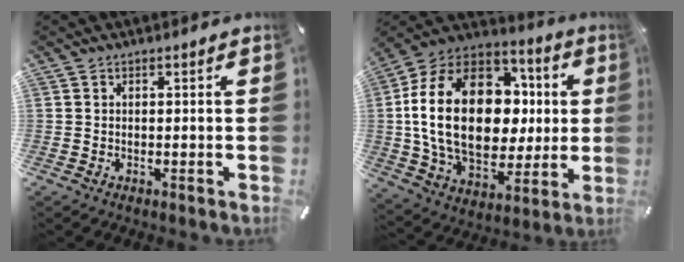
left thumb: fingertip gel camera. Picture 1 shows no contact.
{"total": 26.2, "force": [2.0, 17.9, 19.0], "torque": [-0.383, 0.001, 0.043]}